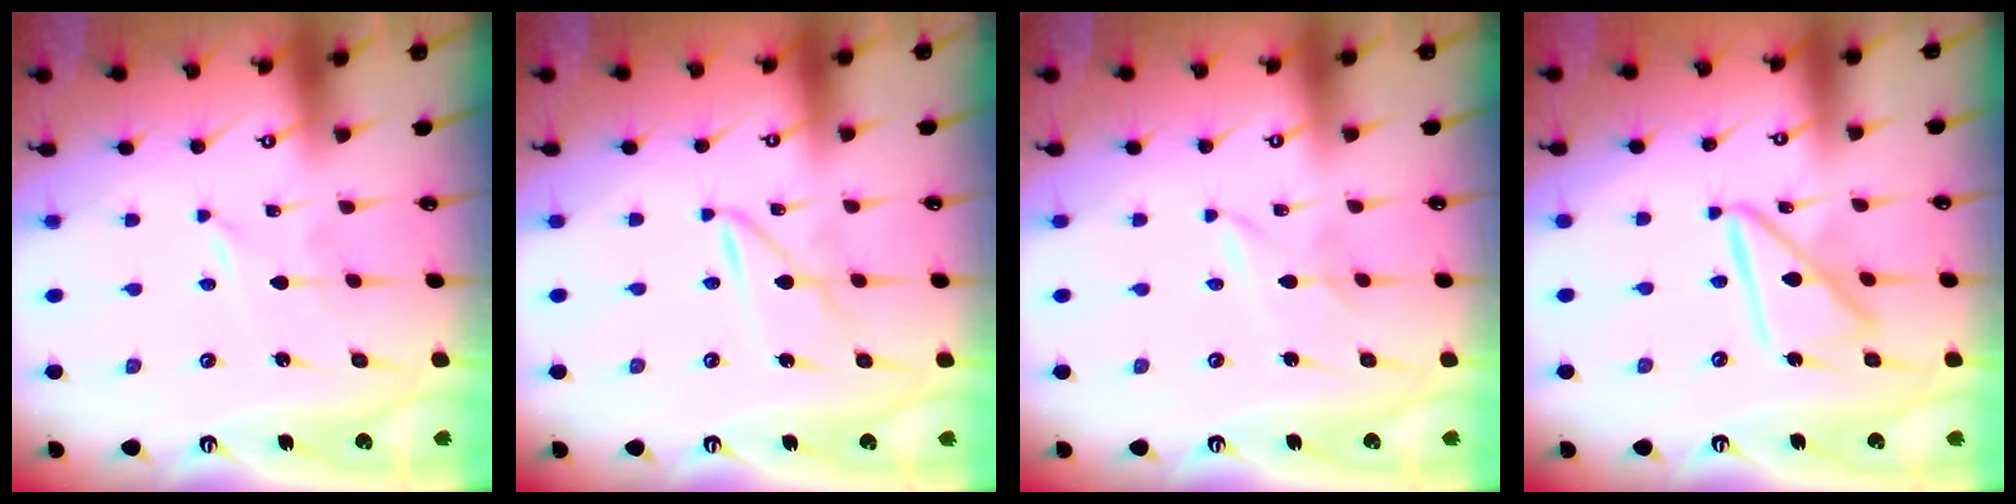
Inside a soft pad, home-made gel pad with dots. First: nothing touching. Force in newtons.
{"total": 3.9, "press": 3.8, "slide": 0.3}
{"total": 1.4, "press": 1.4, "slide": 0.2}
{"total": 14.0, "press": 13.9, "slide": 1.5}